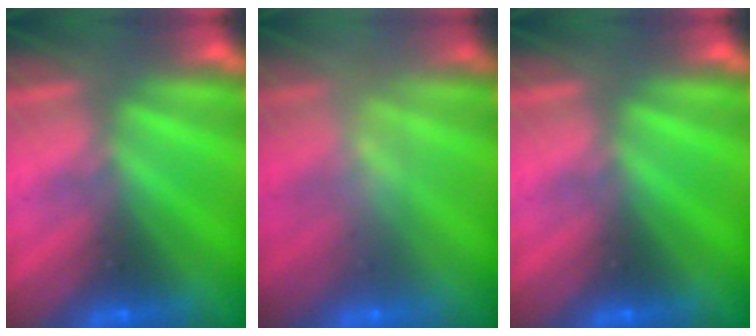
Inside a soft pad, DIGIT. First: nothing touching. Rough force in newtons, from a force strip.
{"total": 2.3}
{"total": 0.0}